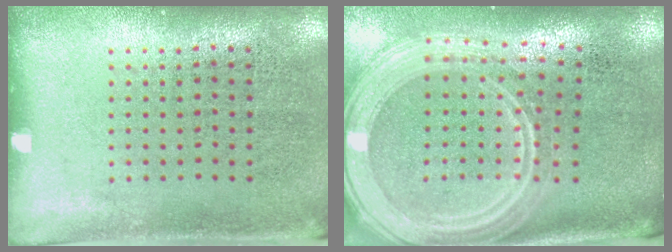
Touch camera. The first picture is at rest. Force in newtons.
{"total": 3.2, "press": 2.6, "slide": 1.9}